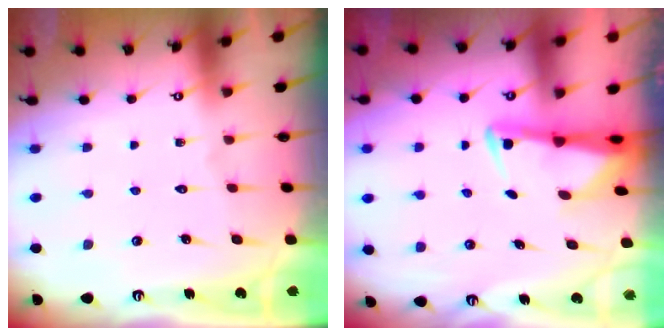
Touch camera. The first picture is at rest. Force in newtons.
{"total": 3.0, "press": 2.9, "slide": 0.6}